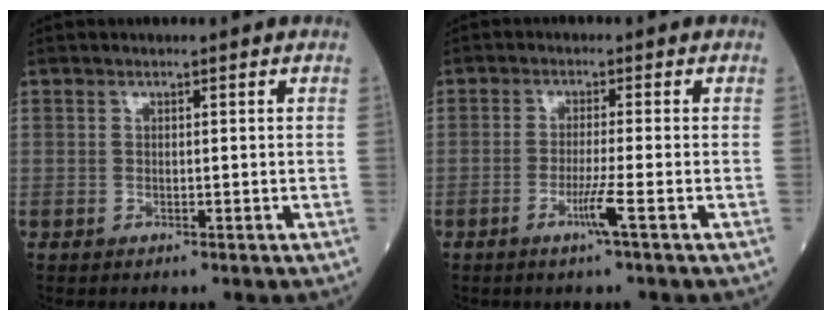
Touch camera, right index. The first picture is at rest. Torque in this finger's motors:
{"motor_torque": [0.52, -0.25, 0.30, 0.09]}